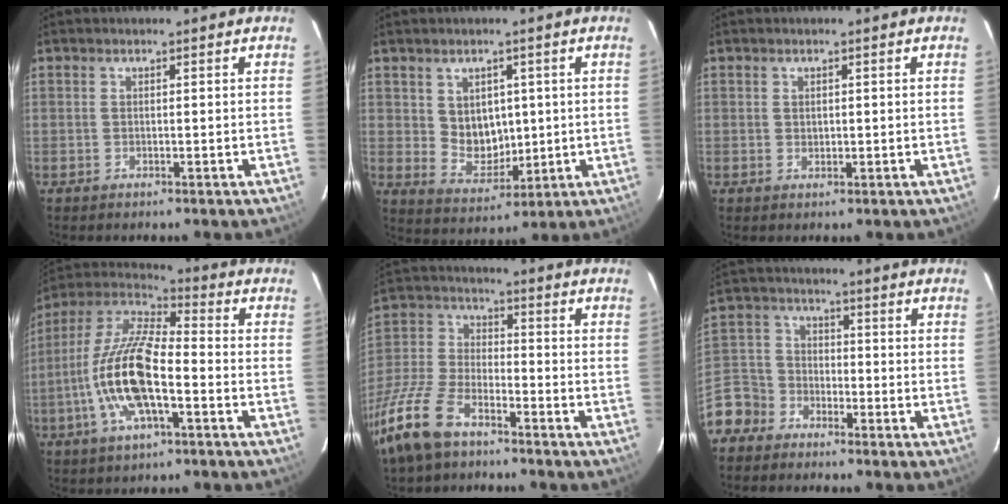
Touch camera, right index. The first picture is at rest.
{"total": 7.2, "force": [1.5, 5.9, 3.8], "torque": [-0.067, 0.000, 0.046]}
{"total": 1.0, "force": [0.4, 0.8, 0.5], "torque": [-0.007, 0.003, 0.008]}
{"total": 16.5, "force": [-5.1, 5.6, 14.6], "torque": [-0.296, -0.003, -0.105]}
{"total": 15.9, "force": [-10.9, 7.3, 9.0], "torque": [-0.218, -0.011, -0.219]}
{"total": 8.6, "force": [-5.8, 6.2, 1.2], "torque": [-0.046, 0.027, -0.124]}